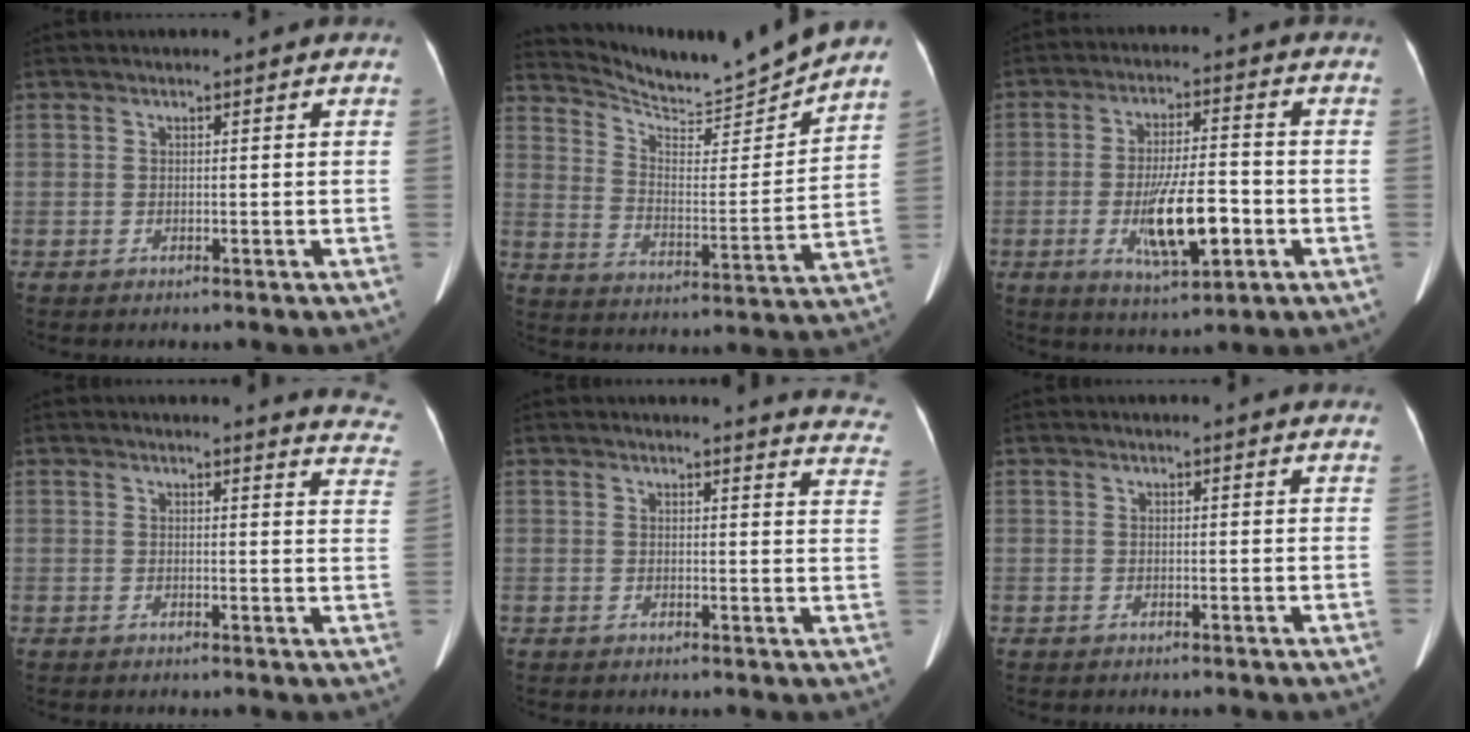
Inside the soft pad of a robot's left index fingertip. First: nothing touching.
{"total": 14.7, "force": [14.3, -1.1, 3.3], "torque": [-0.073, -0.035, 0.223]}
{"total": 10.4, "force": [-3.0, 2.5, 9.7], "torque": [-0.179, -0.006, -0.044]}
{"total": 8.2, "force": [8.1, 0.6, 0.9], "torque": [0.020, -0.070, 0.047]}
{"total": 9.8, "force": [9.7, 0.7, 1.4], "torque": [0.015, -0.078, 0.065]}
{"total": 2.8, "force": [2.8, 0.2, 0.6], "torque": [-0.011, 0.004, 0.018]}